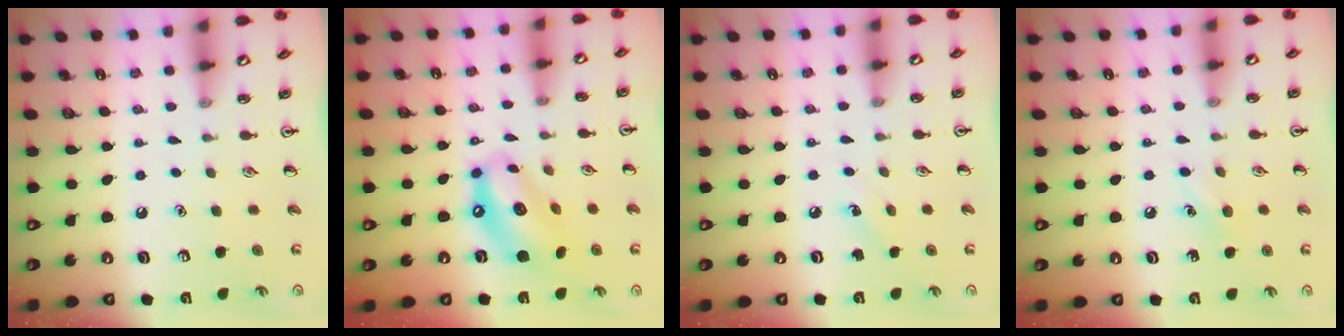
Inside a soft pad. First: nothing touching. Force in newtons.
{"total": 12.9, "press": 12.3, "slide": 4.0}
{"total": 3.6, "press": 3.4, "slide": 1.3}
{"total": 6.3, "press": 6.0, "slide": 1.9}